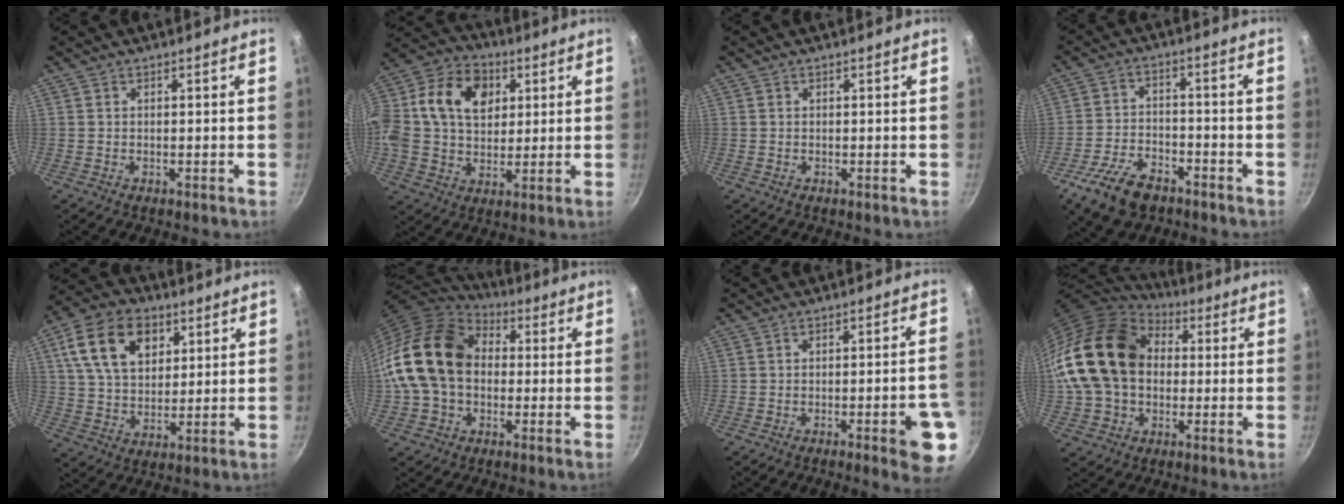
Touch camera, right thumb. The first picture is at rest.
{"total": 20.8, "force": [4.9, 15.1, 13.5], "torque": [-0.241, 0.025, 0.071]}
{"total": 0.0}
{"total": 11.1, "force": [-6.9, 6.0, 6.4], "torque": [-0.119, 0.034, -0.126]}
{"total": 15.6, "force": [6.0, 10.5, 9.9], "torque": [-0.153, -0.005, 0.102]}
{"total": 18.9, "force": [0.8, 14.1, 12.6], "torque": [-0.216, 0.039, 0.006]}
{"total": 9.8, "force": [-3.8, 2.2, 8.8], "torque": [-0.083, 0.026, -0.041]}
{"total": 21.6, "force": [2.3, 16.3, 14.1], "torque": [-0.255, 0.041, 0.038]}